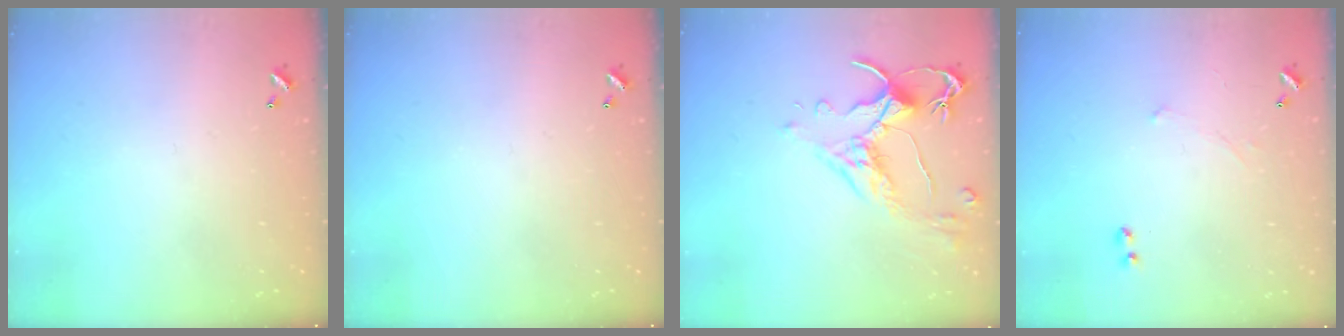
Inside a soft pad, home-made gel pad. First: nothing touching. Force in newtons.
{"total": 0.0}
{"total": 2.5, "press": 2.2, "slide": 1.3}
{"total": 1.7, "press": 1.7, "slide": 0.4}